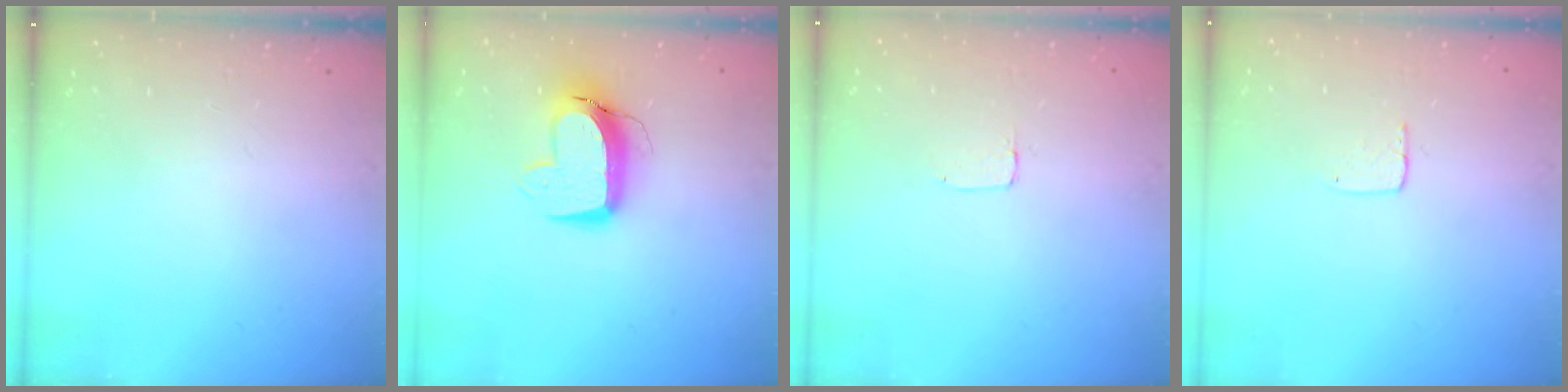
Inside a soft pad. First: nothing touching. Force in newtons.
{"total": 11.6, "press": 11.5, "slide": 1.3}
{"total": 2.0, "press": 2.0, "slide": 0.0}
{"total": 3.6, "press": 3.6, "slide": 0.2}